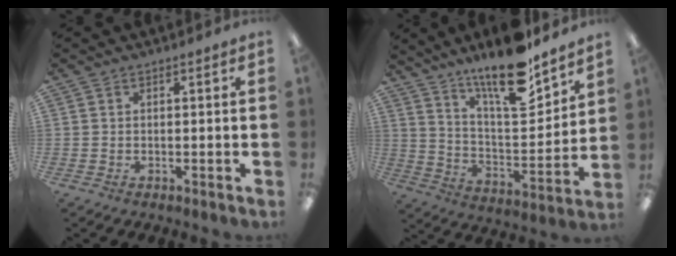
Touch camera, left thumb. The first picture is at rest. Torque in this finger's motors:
{"motor_torque": [2.53, 1.37, 1.42, -1.35, 0.09]}